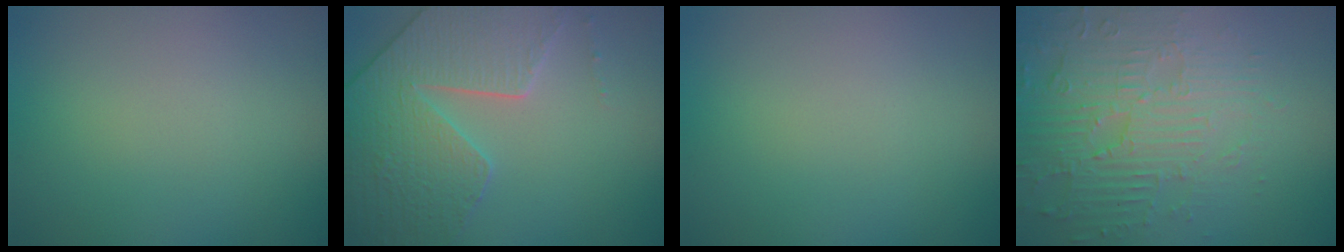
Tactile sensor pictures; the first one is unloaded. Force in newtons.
{"total": 5.6, "press": 5.2, "slide": 2.2}
{"total": 0.0}
{"total": 4.5, "press": 4.4, "slide": 0.6}